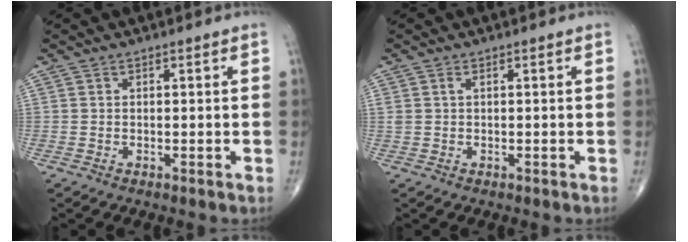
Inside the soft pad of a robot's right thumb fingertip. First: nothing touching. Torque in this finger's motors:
{"motor_torque": [-0.24, -0.34, 0.07, -0.07, 0.00]}